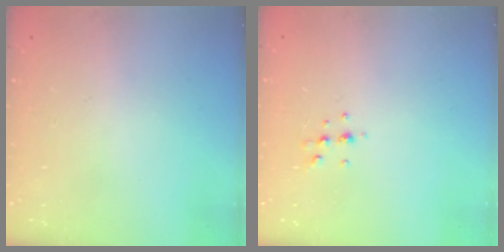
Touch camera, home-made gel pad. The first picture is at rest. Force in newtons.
{"total": 5.3, "press": 5.2, "slide": 1.4}